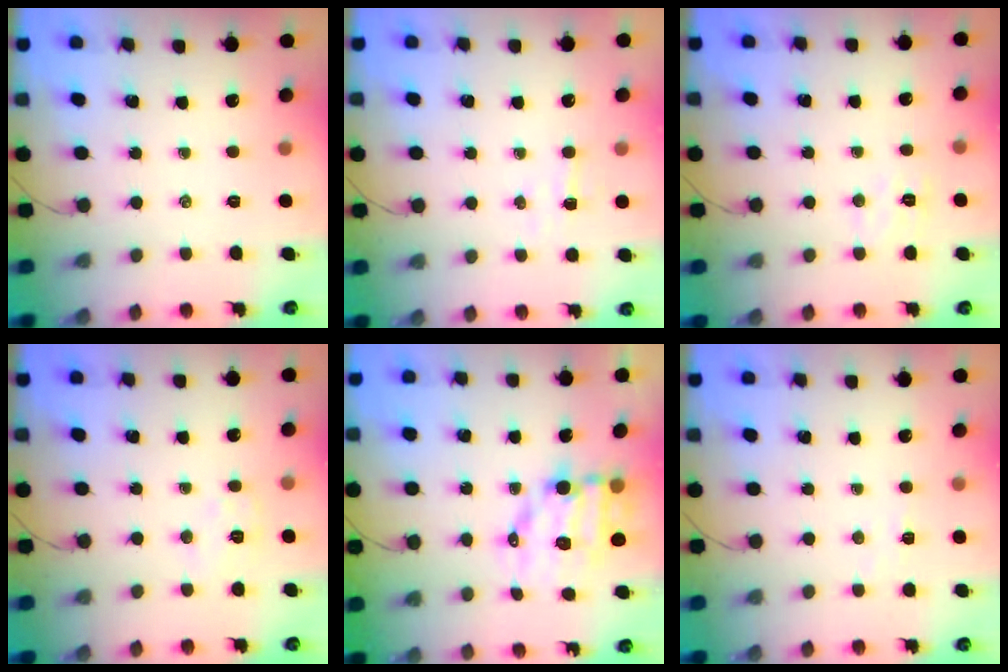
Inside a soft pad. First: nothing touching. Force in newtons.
{"total": 3.7, "press": 3.6, "slide": 0.8}
{"total": 5.9, "press": 5.8, "slide": 1.2}
{"total": 5.8, "press": 5.8, "slide": 0.7}
{"total": 9.5, "press": 9.2, "slide": 2.4}
{"total": 3.2, "press": 3.0, "slide": 1.1}